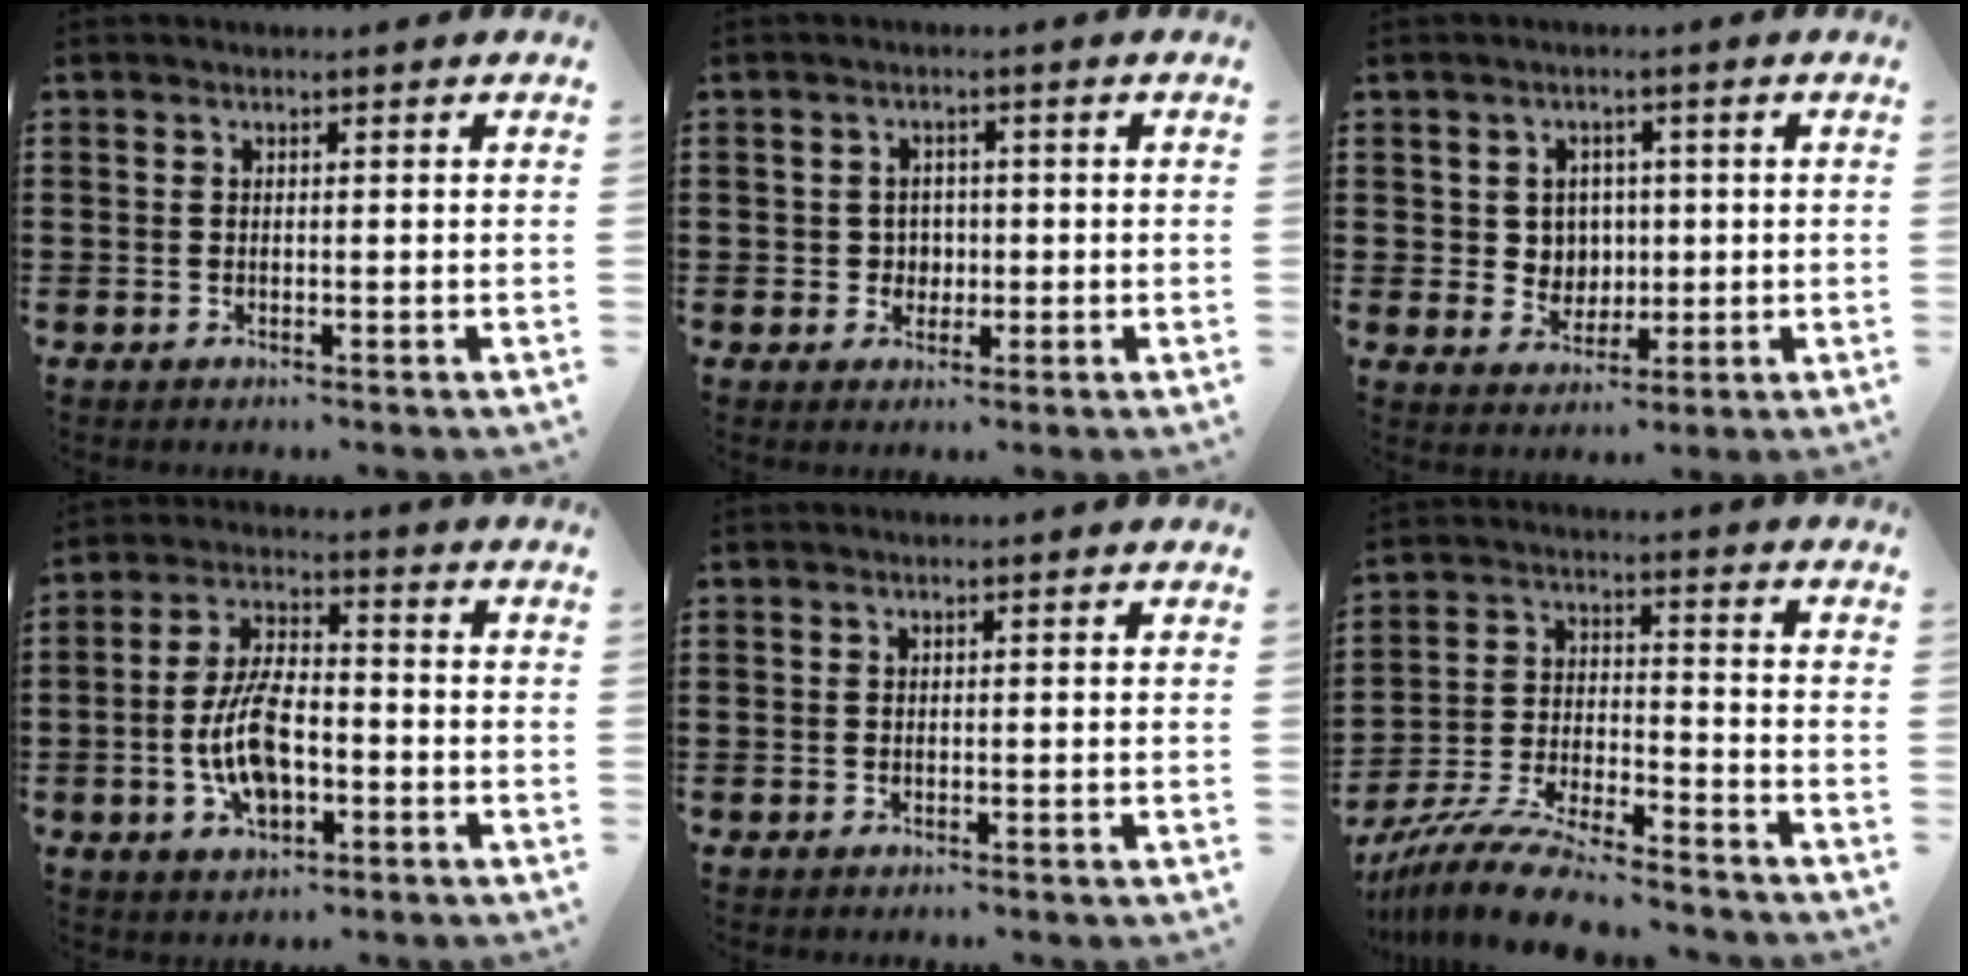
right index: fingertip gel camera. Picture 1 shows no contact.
{"total": 2.6, "force": [-0.3, 2.6, 0.6], "torque": [-0.022, 0.009, -0.011]}
{"total": 4.0, "force": [0.8, 3.8, 0.8], "torque": [-0.028, 0.009, 0.010]}
{"total": 9.2, "force": [-2.4, 4.4, 7.8], "torque": [-0.172, 0.000, -0.047]}
{"total": 0.0}
{"total": 9.9, "force": [-9.2, 0.8, 3.7], "torque": [-0.083, 0.009, -0.182]}